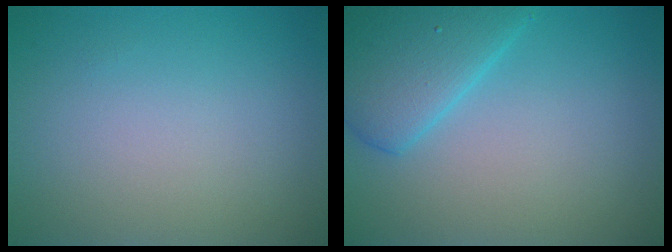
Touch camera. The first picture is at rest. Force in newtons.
{"total": 5.2, "press": 5.2, "slide": 0.3}